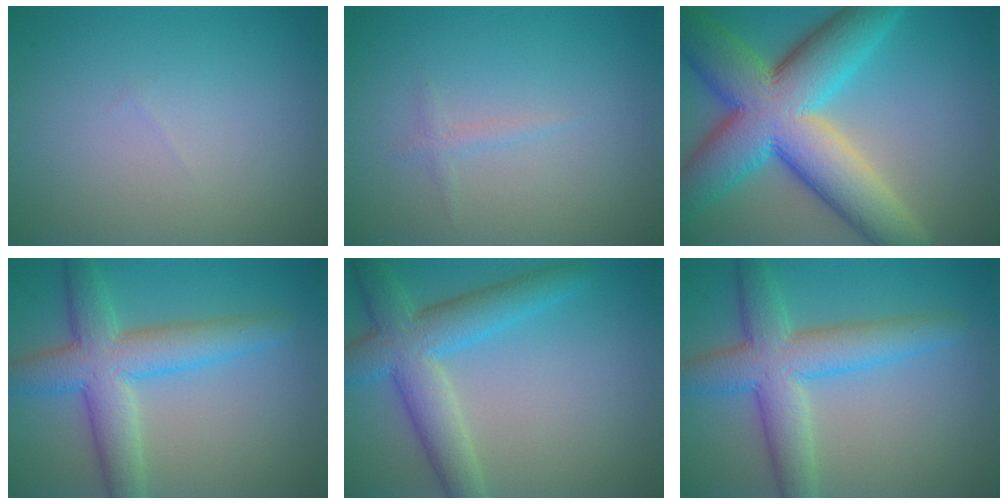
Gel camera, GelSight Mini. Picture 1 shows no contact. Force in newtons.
{"total": 0.8, "press": 0.8, "slide": 0.0}
{"total": 14.0, "press": 14.0, "slide": 0.3}
{"total": 6.6, "press": 6.6, "slide": 0.2}
{"total": 6.3, "press": 6.3, "slide": 0.2}
{"total": 6.6, "press": 6.6, "slide": 0.2}